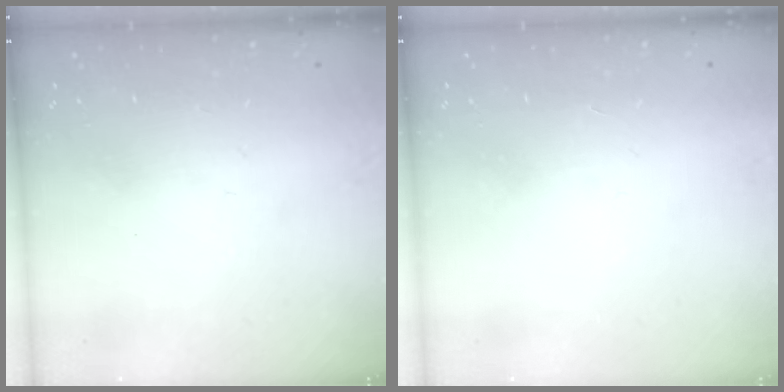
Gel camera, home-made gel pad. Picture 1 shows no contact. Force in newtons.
{"total": 1.6, "press": 1.6, "slide": 0.1}